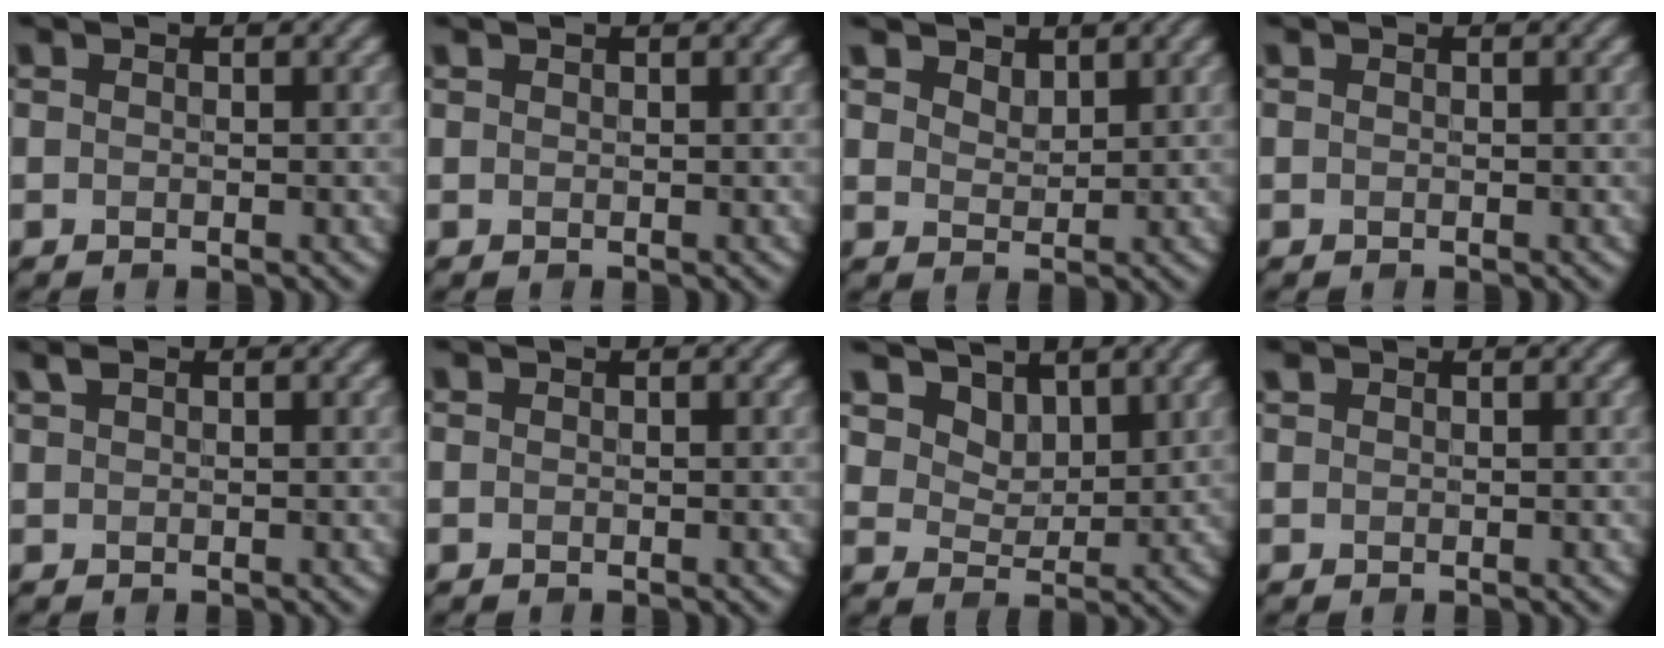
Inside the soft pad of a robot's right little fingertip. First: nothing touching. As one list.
[{"total": 0.0}, {"total": 2.1, "force": [1.7, 0.9, 0.6], "torque": [-0.018, -0.004, 0.034]}, {"total": 0.0}, {"total": 1.1, "force": [0.7, 0.4, 0.7], "torque": [-0.016, 0.003, 0.017]}, {"total": 0.0}, {"total": 5.6, "force": [4.0, 3.3, 2.2], "torque": [-0.072, -0.023, 0.076]}, {"total": 0.6, "force": [0.5, 0.3, 0.2], "torque": [-0.007, 0.002, 0.013]}]